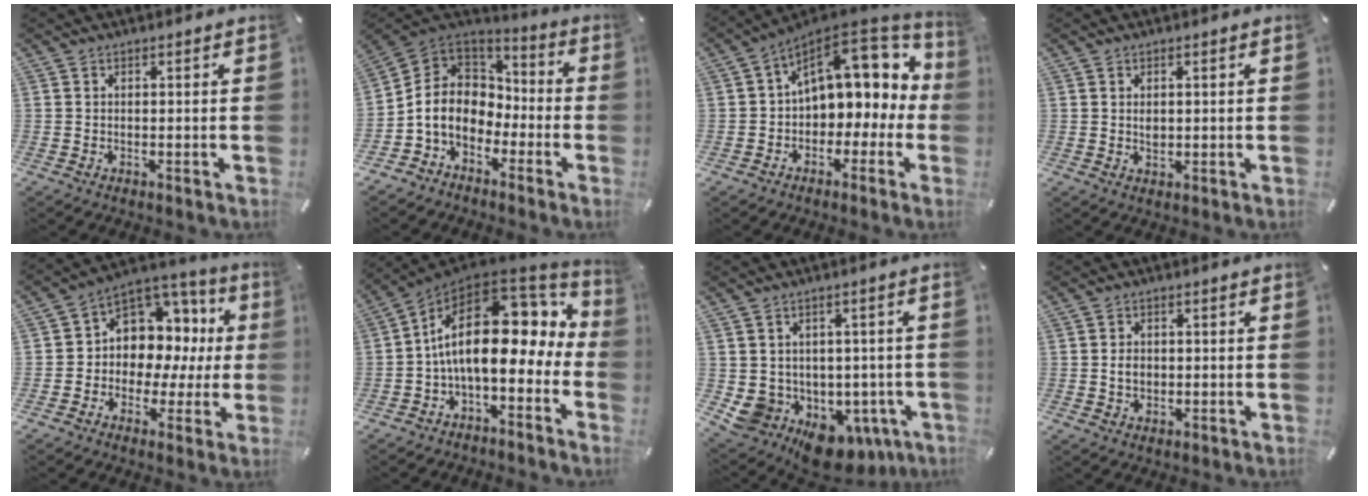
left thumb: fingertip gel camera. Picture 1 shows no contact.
{"total": 10.4, "force": [-3.6, 8.7, 4.5], "torque": [-0.123, 0.014, -0.068]}
{"total": 15.0, "force": [5.9, 10.2, 9.3], "torque": [-0.127, -0.037, 0.104]}
{"total": 1.4, "force": [0.1, 1.0, 1.0], "torque": [-0.022, 0.005, 0.000]}
{"total": 10.2, "force": [2.4, 9.0, 4.1], "torque": [-0.064, -0.043, 0.049]}
{"total": 19.1, "force": [3.5, 10.0, 15.9], "torque": [-0.285, -0.038, 0.058]}
{"total": 8.2, "force": [-3.2, 7.1, 2.5], "torque": [-0.033, -0.011, -0.040]}
{"total": 2.9, "force": [0.0, 2.4, 1.7], "torque": [-0.028, -0.001, -0.001]}